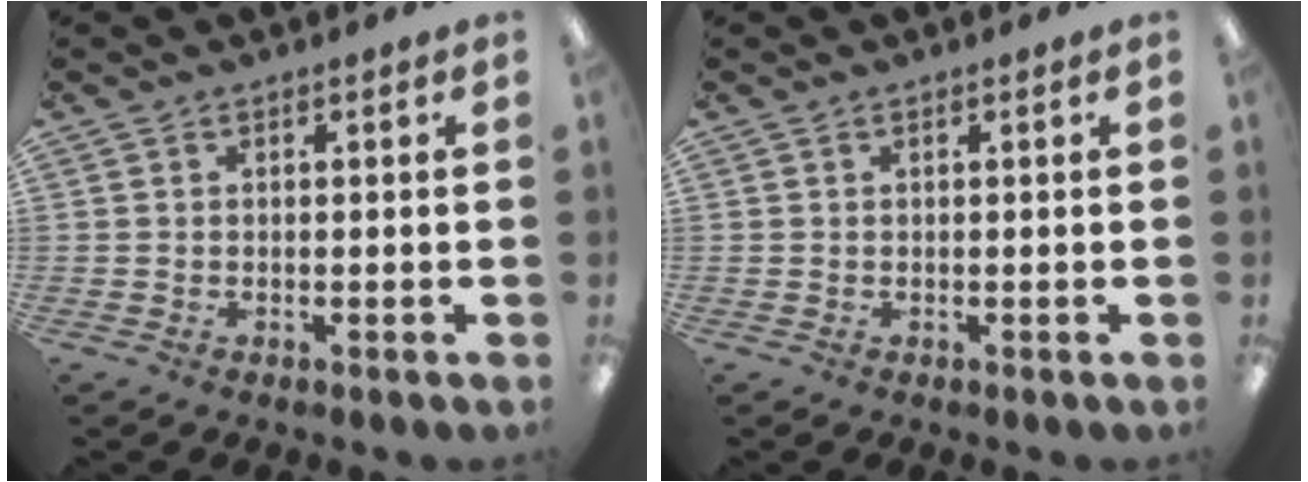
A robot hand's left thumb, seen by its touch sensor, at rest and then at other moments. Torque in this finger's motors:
{"motor_torque": [-0.07, 0.09, -0.24, 0.10, -0.01]}